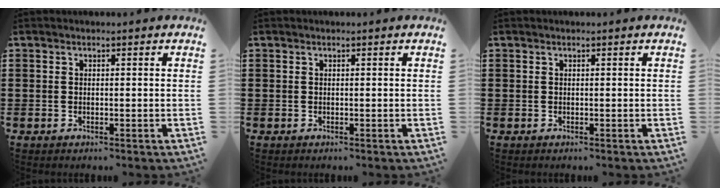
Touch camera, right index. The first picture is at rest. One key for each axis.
{"total": 0.0}
{"total": 0.0}